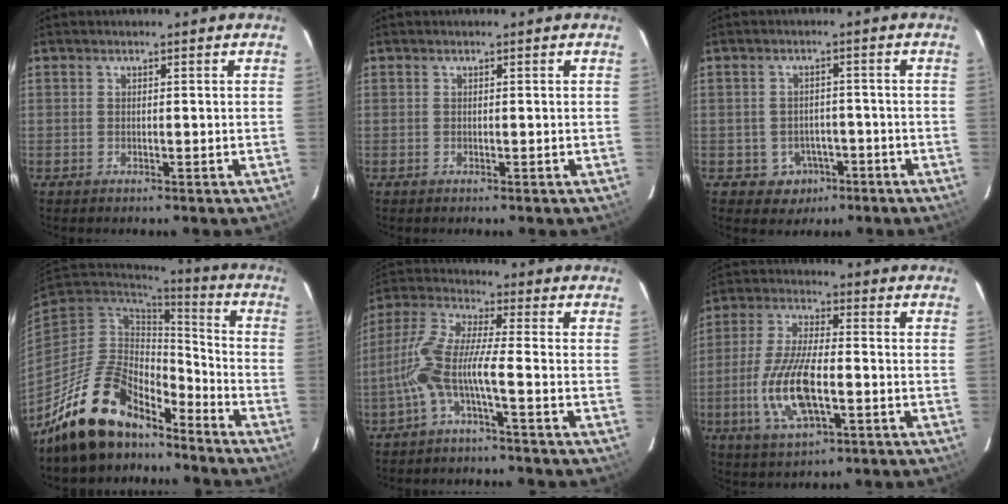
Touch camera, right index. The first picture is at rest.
{"total": 0.0}
{"total": 4.9, "force": [-2.4, 4.3, 0.5], "torque": [-0.023, 0.019, -0.022]}
{"total": 16.4, "force": [-12.6, 7.1, 7.6], "torque": [-0.168, 0.006, -0.217]}
{"total": 9.0, "force": [-3.6, 0.5, 8.3], "torque": [-0.190, 0.008, -0.072]}
{"total": 13.5, "force": [-3.5, 4.9, 12.0], "torque": [-0.255, -0.007, -0.065]}